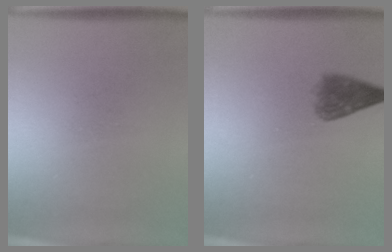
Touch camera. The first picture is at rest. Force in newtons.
{"total": 4.1}